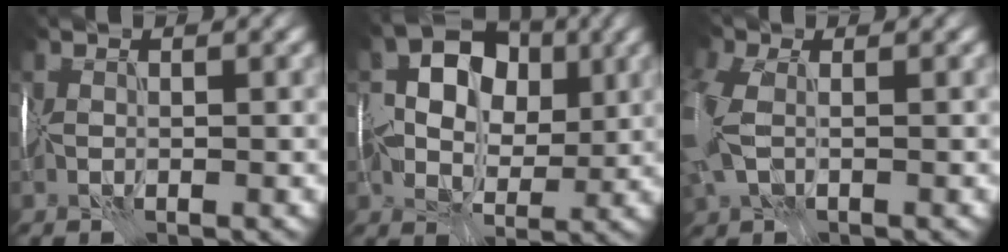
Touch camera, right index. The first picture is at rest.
{"total": 6.9, "force": [1.6, 5.3, 4.2], "torque": [-0.065, 0.013, 0.023]}
{"total": 5.7, "force": [0.0, 3.9, 4.2], "torque": [-0.118, 0.003, -0.002]}